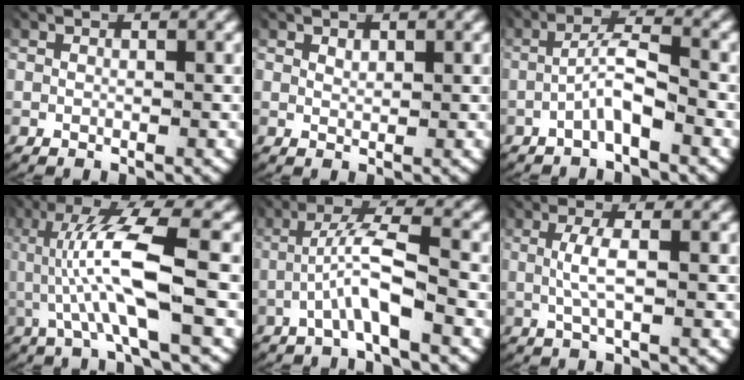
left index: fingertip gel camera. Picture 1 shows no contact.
{"total": 0.6, "force": [0.5, 0.1, 0.3], "torque": [-0.007, -0.008, 0.016]}
{"total": 2.8, "force": [-1.4, 0.4, 2.3], "torque": [-0.044, 0.006, -0.027]}
{"total": 7.3, "force": [0.7, 1.7, 7.1], "torque": [-0.129, 0.008, 0.008]}
{"total": 4.0, "force": [-0.7, 0.9, 3.8], "torque": [-0.071, 0.005, -0.015]}
{"total": 2.5, "force": [0.0, 0.4, 2.5], "torque": [-0.060, -0.004, 0.006]}